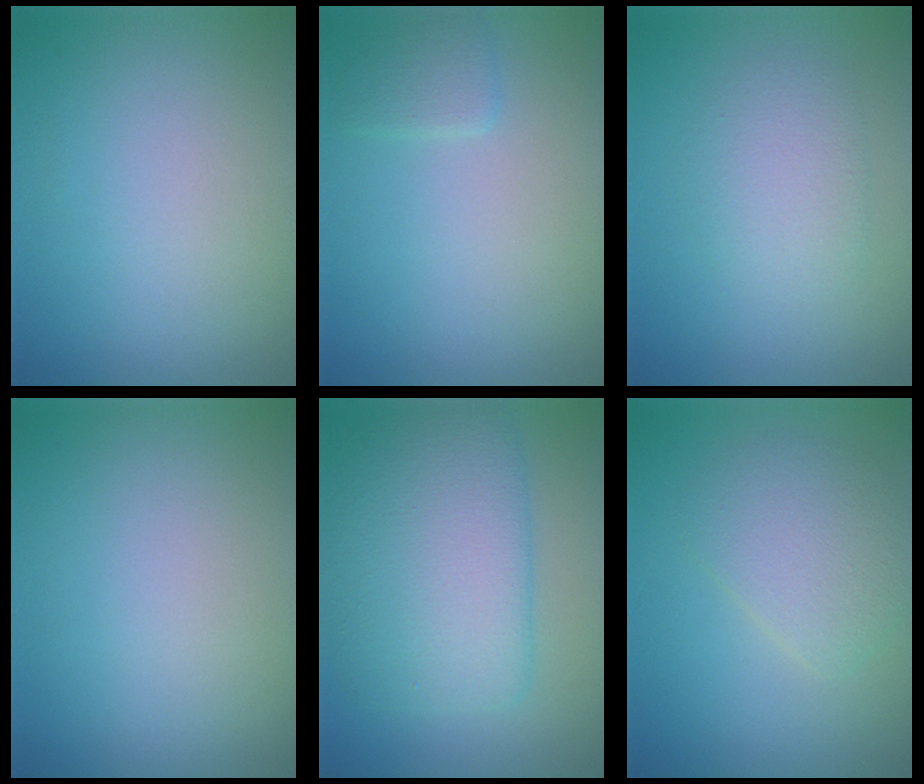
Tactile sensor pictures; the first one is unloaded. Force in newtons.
{"total": 1.4, "press": 1.4, "slide": 0.1}
{"total": 2.4, "press": 2.3, "slide": 0.4}
{"total": 0.0}
{"total": 7.7, "press": 7.7, "slide": 0.1}
{"total": 3.1, "press": 3.1, "slide": 0.1}